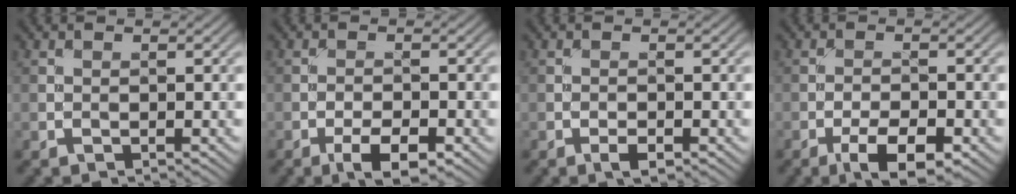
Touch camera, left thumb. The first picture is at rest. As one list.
[{"total": 4.5, "force": [-2.6, 1.5, 3.4], "torque": [-0.056, 0.002, -0.044]}, {"total": 1.5, "force": [-0.9, 0.6, 1.1], "torque": [-0.017, 0.002, -0.018]}, {"total": 5.8, "force": [-3.3, 2.0, 4.3], "torque": [-0.072, 0.002, -0.056]}]